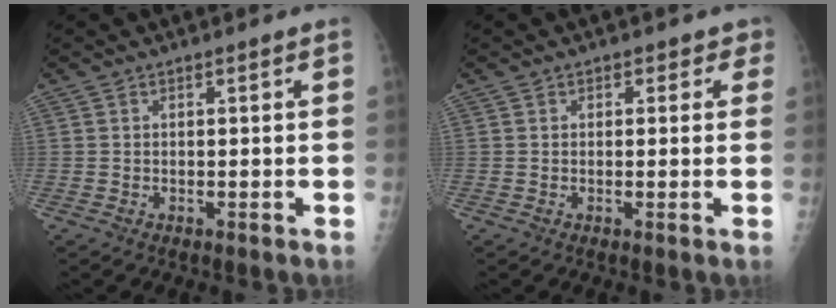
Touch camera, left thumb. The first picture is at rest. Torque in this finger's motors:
{"motor_torque": [-0.26, -0.08, -0.03, 0.02, -0.05]}